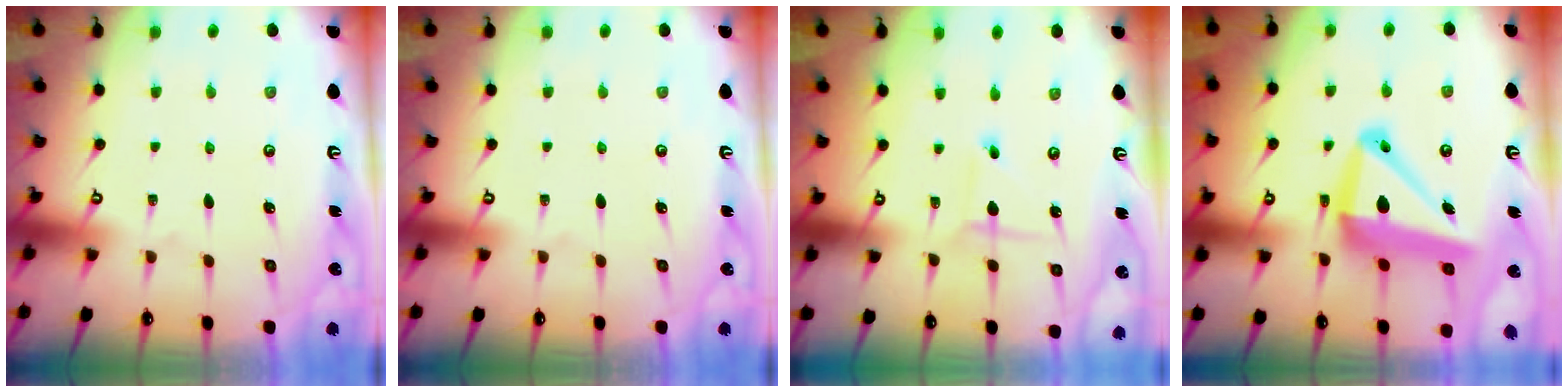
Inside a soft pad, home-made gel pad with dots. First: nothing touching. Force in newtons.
{"total": 0.0}
{"total": 1.0, "press": 1.0, "slide": 0.1}
{"total": 15.9, "press": 15.8, "slide": 2.3}